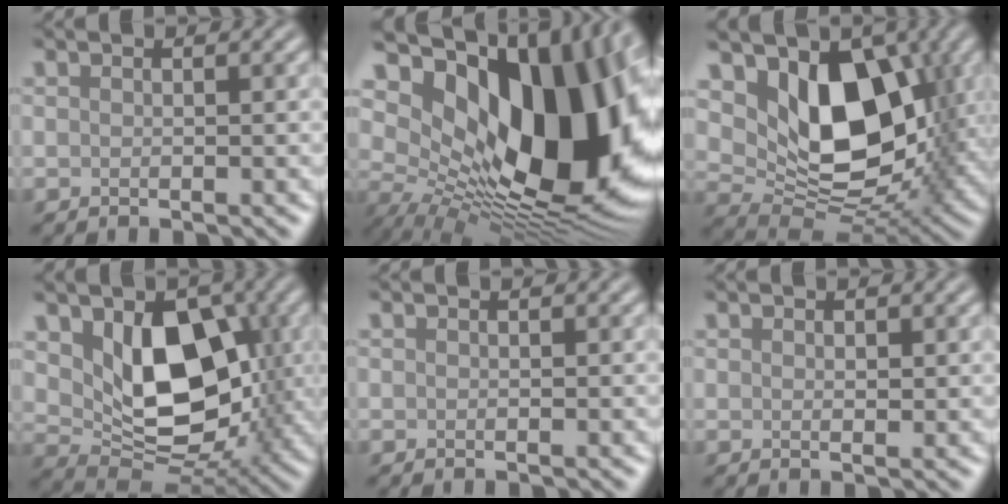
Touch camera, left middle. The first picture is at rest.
{"total": 17.8, "force": [4.4, 10.6, 13.6], "torque": [-0.213, -0.003, 0.087]}
{"total": 10.2, "force": [3.0, 6.5, 7.3], "torque": [-0.118, -0.024, 0.050]}
{"total": 9.2, "force": [1.8, 6.1, 6.7], "torque": [-0.121, -0.023, 0.041]}
{"total": 0.0}
{"total": 0.7, "force": [0.5, 0.2, 0.5], "torque": [-0.009, -0.002, 0.009]}